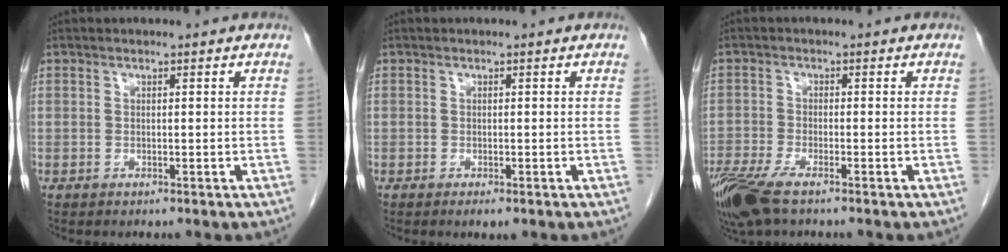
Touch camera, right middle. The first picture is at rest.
{"total": 1.4, "force": [-0.8, 0.5, 1.0], "torque": [-0.012, -0.002, -0.007]}
{"total": 7.9, "force": [-5.5, 2.0, 5.3], "torque": [-0.106, -0.019, -0.103]}